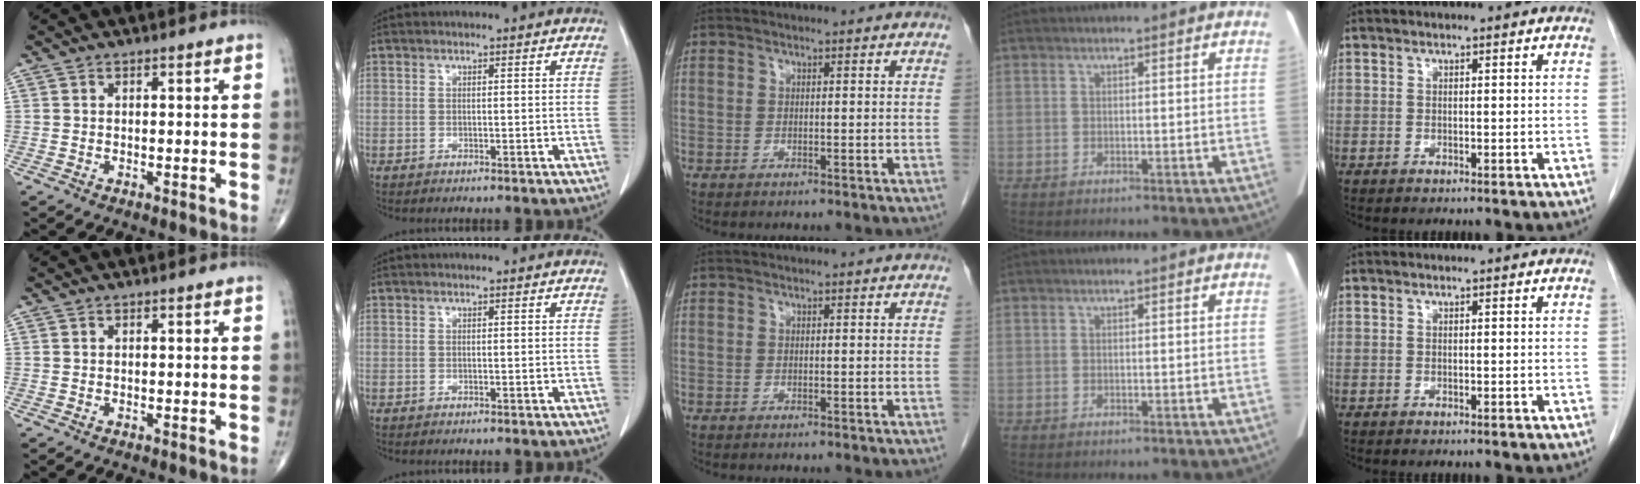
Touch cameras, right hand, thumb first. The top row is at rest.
{}